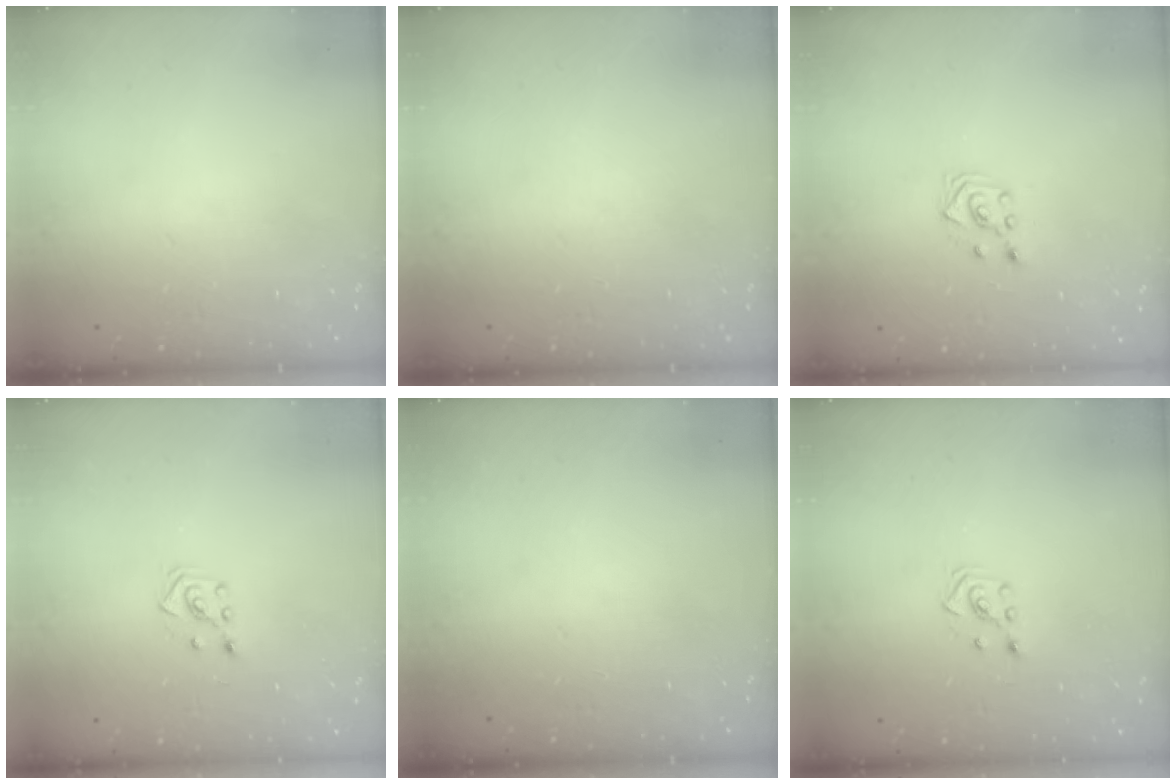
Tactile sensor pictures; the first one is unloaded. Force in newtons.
{"total": 0.0}
{"total": 3.3, "press": 3.2, "slide": 1.0}
{"total": 2.3, "press": 2.2, "slide": 0.7}
{"total": 0.0}
{"total": 2.3, "press": 2.2, "slide": 0.8}